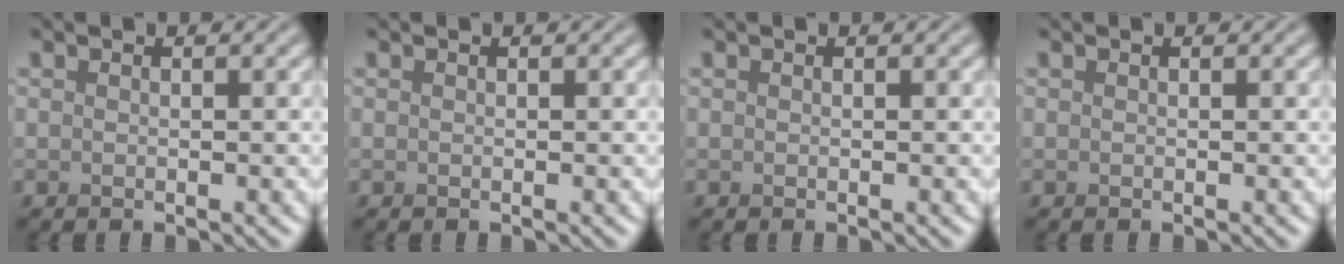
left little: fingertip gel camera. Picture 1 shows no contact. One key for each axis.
{"total": 0.0}
{"total": 0.0}
{"total": 0.0}